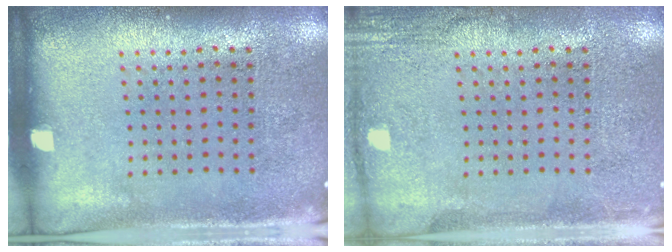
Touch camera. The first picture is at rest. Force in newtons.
{"total": 2.2, "press": 2.2, "slide": 0.4}